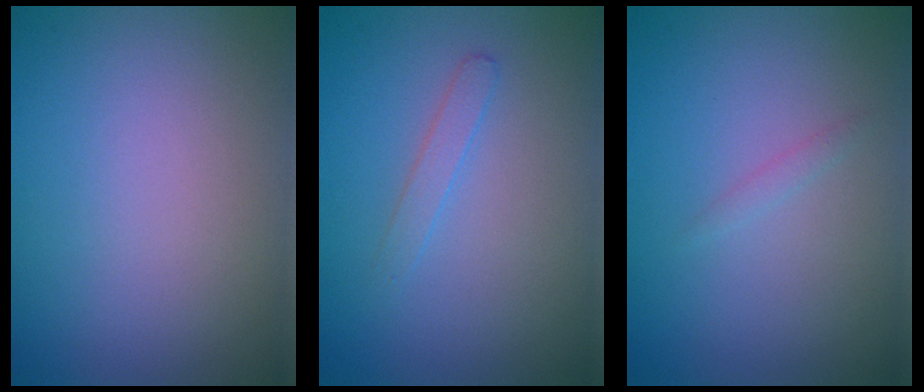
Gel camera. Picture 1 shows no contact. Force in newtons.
{"total": 1.2, "press": 1.2, "slide": 0.0}
{"total": 0.6, "press": 0.6, "slide": 0.0}